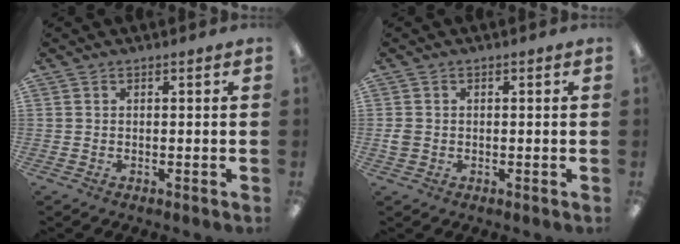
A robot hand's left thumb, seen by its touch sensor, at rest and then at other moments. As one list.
[{"total": 2.1, "force": [-0.3, 1.8, 1.1], "torque": [-0.018, 0.005, -0.005]}]